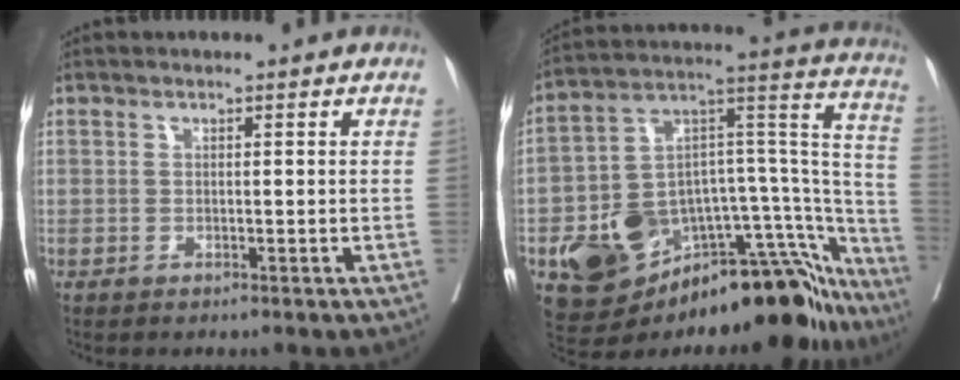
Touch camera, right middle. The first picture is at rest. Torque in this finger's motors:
{"motor_torque": [1.07, -1.07, 0.31, 0.17]}